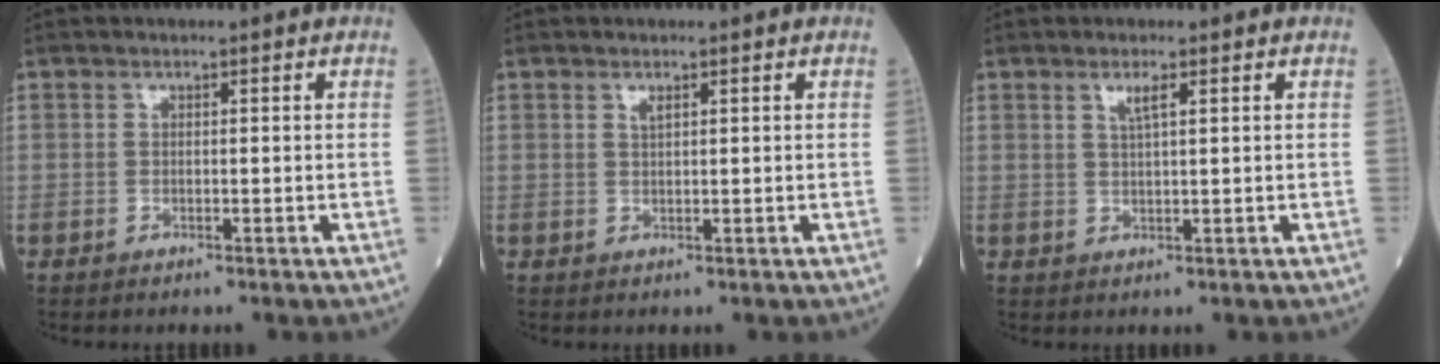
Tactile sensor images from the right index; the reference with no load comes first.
{"total": 1.0, "force": [0.6, 0.2, 0.7], "torque": [-0.016, -0.004, 0.012]}
{"total": 2.1, "force": [1.1, 0.0, 1.8], "torque": [-0.040, 0.001, 0.021]}